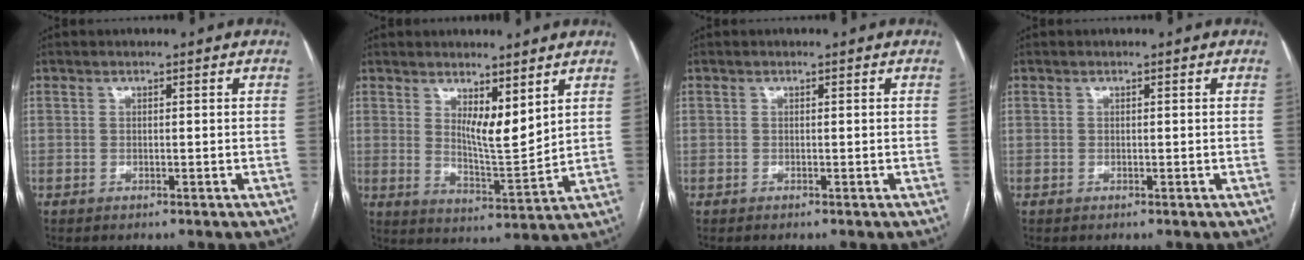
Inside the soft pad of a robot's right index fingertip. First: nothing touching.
{"total": 6.4, "force": [3.6, 1.5, 5.1], "torque": [-0.093, -0.021, 0.071]}
{"total": 0.0}
{"total": 0.0}